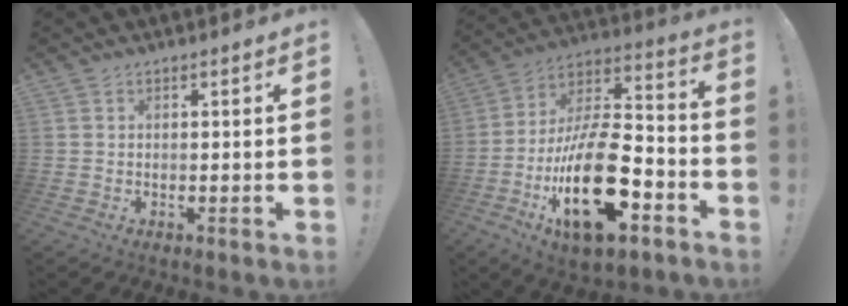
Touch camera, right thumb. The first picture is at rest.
{"total": 26.5, "force": [-9.3, 11.9, 21.8], "torque": [-0.404, 0.051, -0.147]}